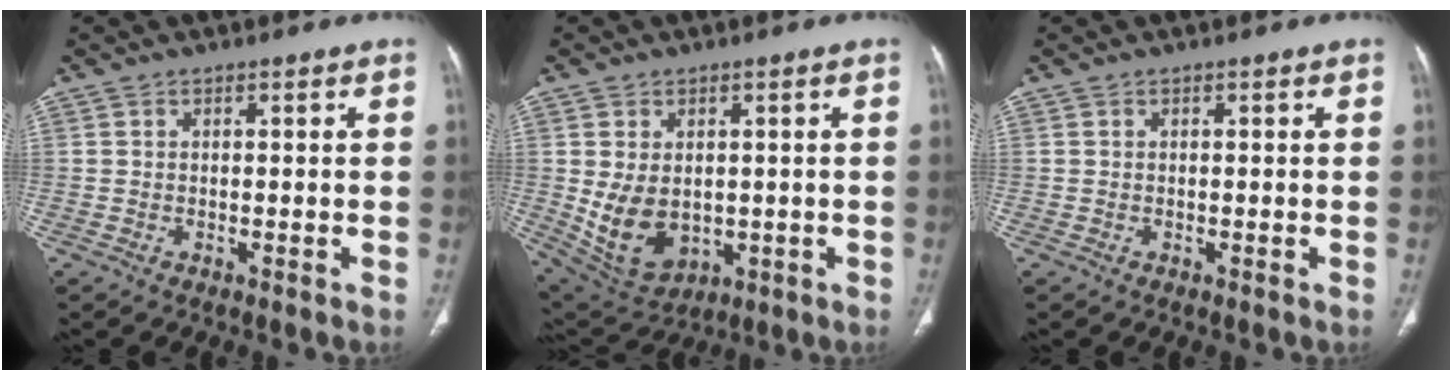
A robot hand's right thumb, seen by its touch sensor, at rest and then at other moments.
{"total": 10.8, "force": [-0.6, 7.6, 7.7], "torque": [-0.119, -0.010, 0.021]}
{"total": 0.0}